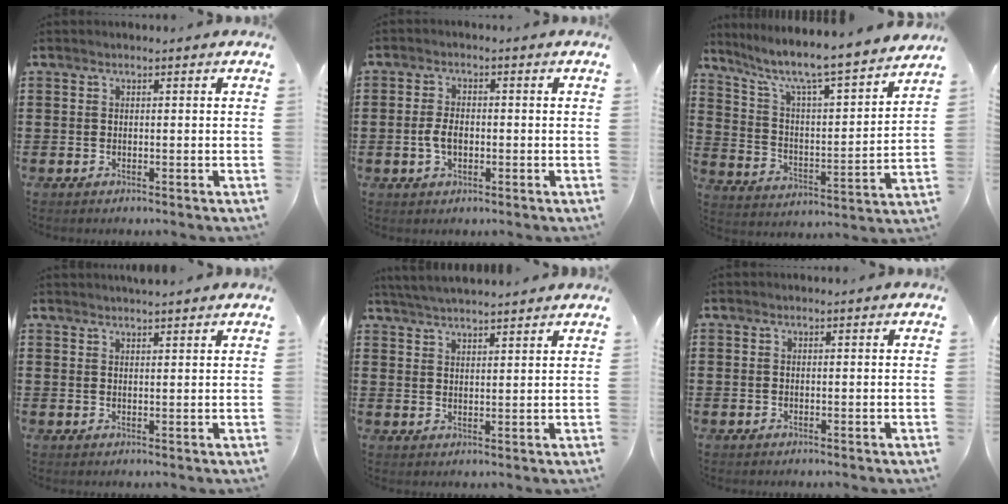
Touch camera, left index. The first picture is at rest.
{"total": 3.5, "force": [-0.6, 2.0, 2.8], "torque": [-0.068, -0.002, -0.017]}
{"total": 6.4, "force": [5.5, 0.2, 3.3], "torque": [-0.092, -0.056, 0.081]}
{"total": 1.9, "force": [1.9, -0.1, 0.3], "torque": [-0.009, 0.000, 0.037]}
{"total": 3.8, "force": [3.7, -0.3, 0.6], "torque": [-0.023, -0.009, 0.068]}
{"total": 0.0}